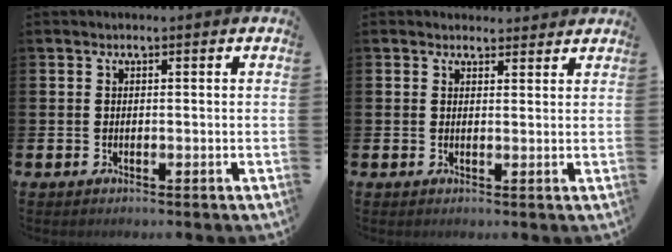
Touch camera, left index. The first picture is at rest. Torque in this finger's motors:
{"motor_torque": [0.88, -1.27, 0.18, 0.00]}